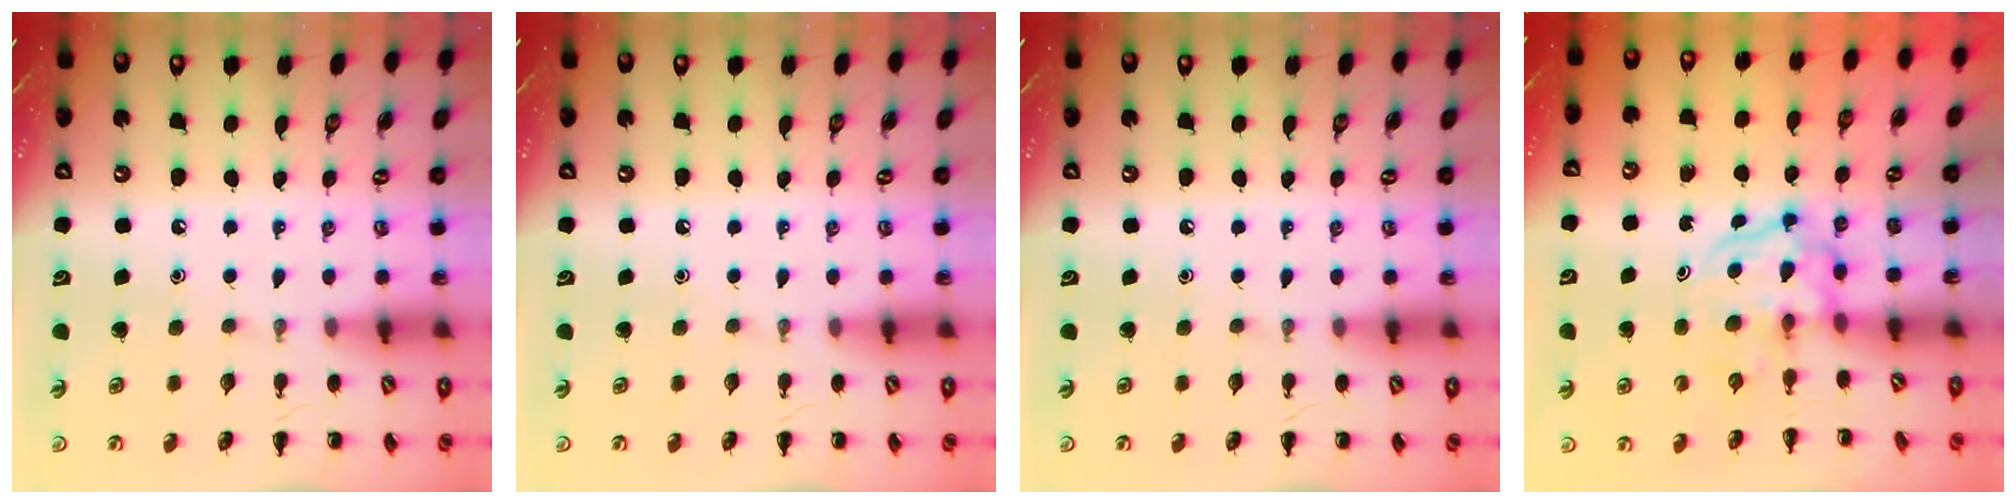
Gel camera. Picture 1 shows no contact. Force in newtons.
{"total": 0.0}
{"total": 0.0}
{"total": 3.8, "press": 3.8, "slide": 0.4}